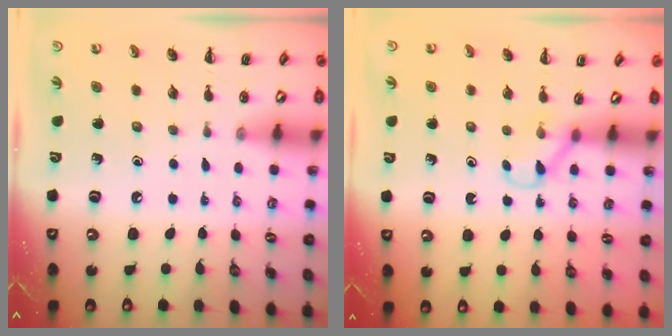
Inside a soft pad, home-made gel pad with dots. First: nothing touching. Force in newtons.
{"total": 3.7, "press": 3.5, "slide": 1.2}